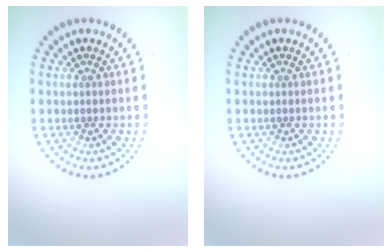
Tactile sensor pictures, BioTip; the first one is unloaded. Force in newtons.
{"total": 0.0}